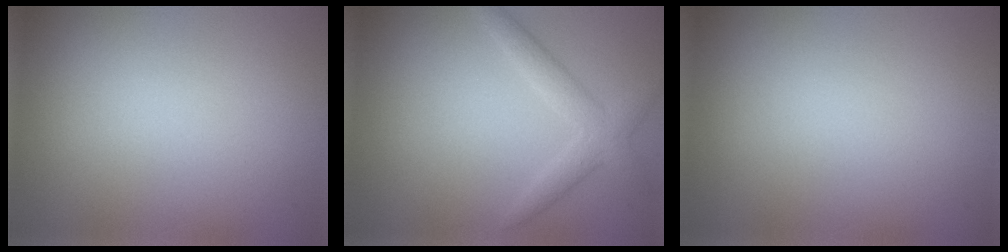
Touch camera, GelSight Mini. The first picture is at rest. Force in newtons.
{"total": 2.6, "press": 2.6, "slide": 0.2}
{"total": 0.0}